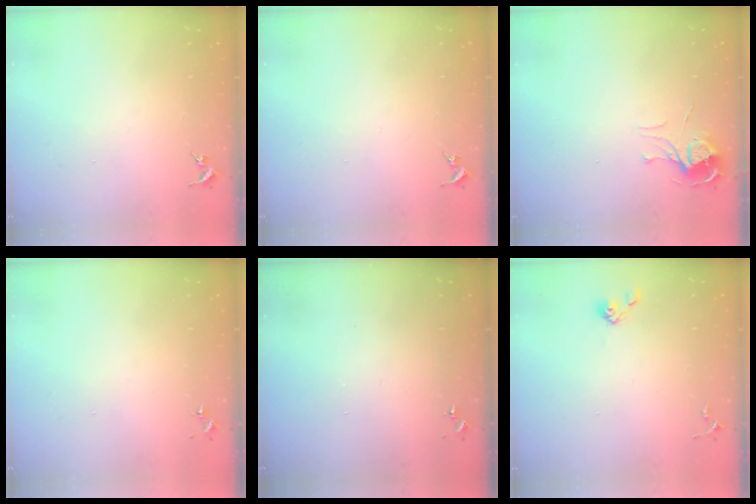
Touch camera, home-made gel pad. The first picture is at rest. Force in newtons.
{"total": 0.0}
{"total": 7.0, "press": 7.0, "slide": 0.6}
{"total": 0.0}
{"total": 0.0}
{"total": 3.9, "press": 3.6, "slide": 1.5}